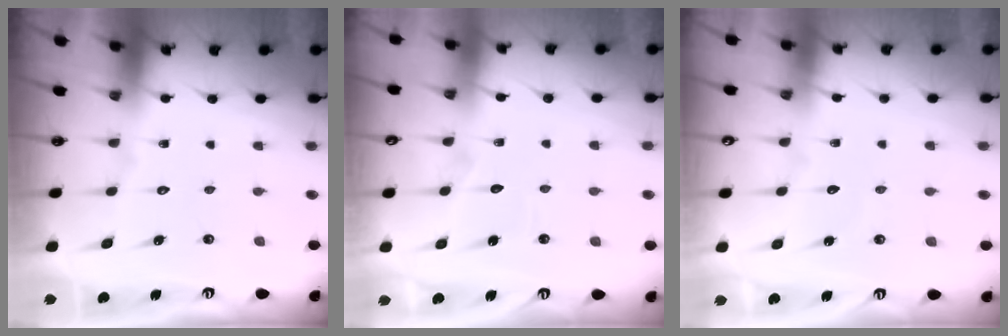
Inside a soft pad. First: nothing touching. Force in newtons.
{"total": 2.9, "press": 2.9, "slide": 0.2}
{"total": 3.2, "press": 3.2, "slide": 0.2}